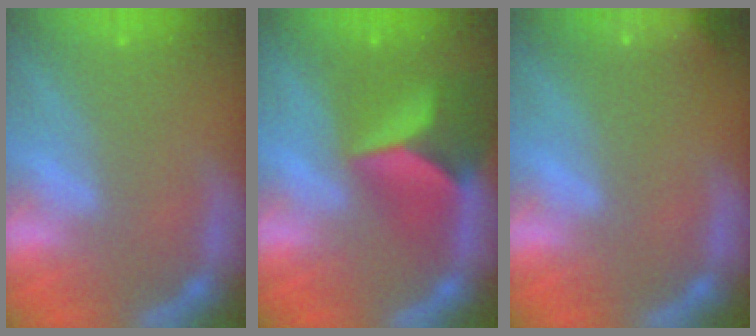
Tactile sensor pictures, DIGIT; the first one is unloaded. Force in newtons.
{"total": 8.9}
{"total": 9.9}